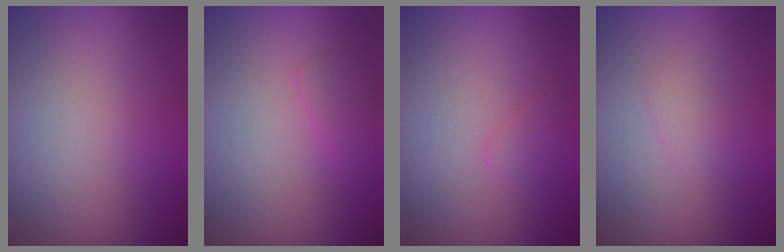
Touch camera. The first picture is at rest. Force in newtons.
{"total": 1.4, "press": 1.4, "slide": 0.1}
{"total": 1.0, "press": 1.0, "slide": 0.1}
{"total": 1.0, "press": 1.0, "slide": 0.1}